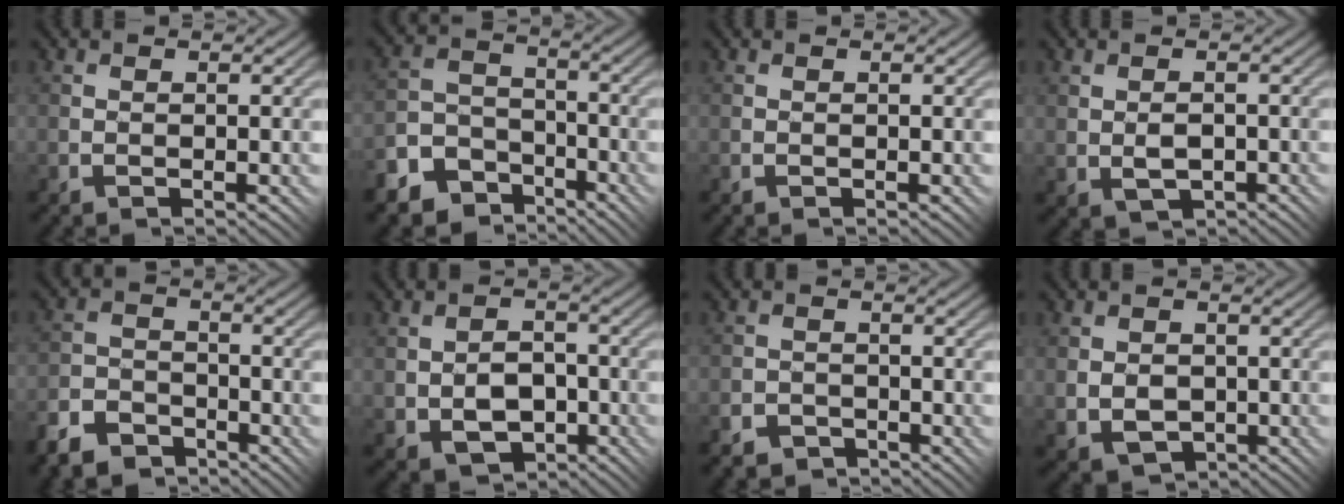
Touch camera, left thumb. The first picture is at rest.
{"total": 9.0, "force": [-6.3, 6.0, 2.4], "torque": [-0.068, -0.012, -0.113]}
{"total": 0.0}
{"total": 2.9, "force": [-0.4, 1.7, 2.3], "torque": [-0.046, -0.002, -0.005]}
{"total": 6.2, "force": [-5.0, 3.1, 1.8], "torque": [-0.042, -0.003, -0.107]}
{"total": 6.7, "force": [-1.6, 4.8, 4.4], "torque": [-0.102, -0.014, -0.029]}
{"total": 3.4, "force": [-2.7, 2.1, 0.3], "torque": [0.001, 0.005, -0.049]}
{"total": 5.1, "force": [-0.9, 4.1, 2.9], "torque": [-0.064, -0.012, -0.020]}